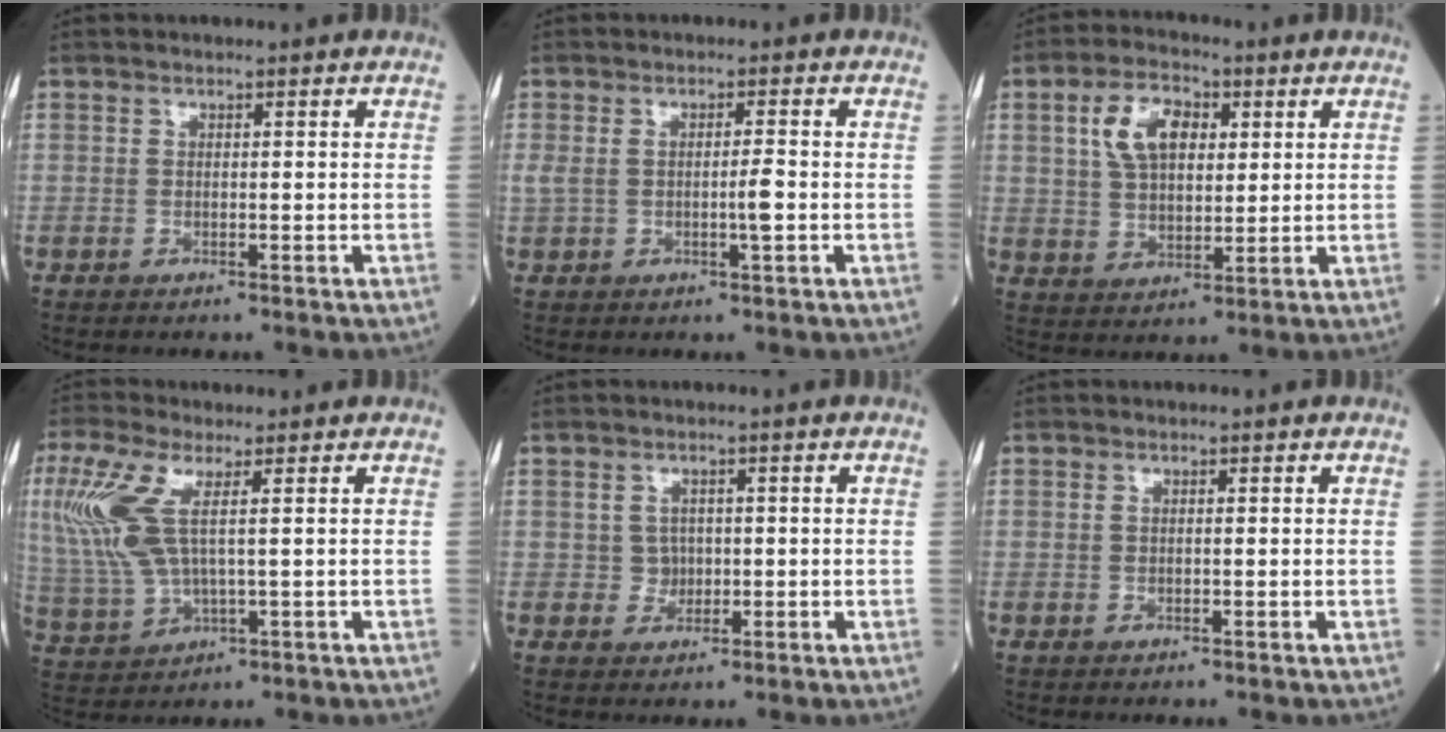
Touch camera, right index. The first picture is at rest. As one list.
[{"total": 3.3, "force": [-0.2, 0.6, 3.2], "torque": [-0.070, 0.008, 0.004]}, {"total": 8.8, "force": [3.1, 4.7, 6.8], "torque": [-0.135, 0.020, 0.061]}, {"total": 9.7, "force": [2.7, 2.8, 8.9], "torque": [-0.243, 0.004, 0.061]}, {"total": 1.8, "force": [0.1, 1.7, 0.6], "torque": [-0.007, 0.003, 0.004]}, {"total": 0.0}]